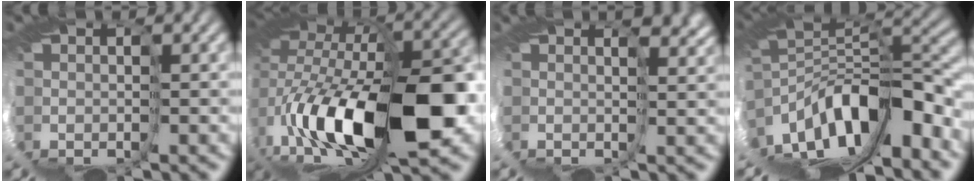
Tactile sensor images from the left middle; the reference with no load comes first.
{"total": 11.0, "force": [0.2, 3.7, 10.4], "torque": [-0.200, -0.048, 0.043]}
{"total": 2.0, "force": [1.7, -0.1, 1.0], "torque": [-0.017, 0.000, 0.036]}
{"total": 5.7, "force": [-3.1, 0.0, 4.8], "torque": [-0.106, 0.022, -0.059]}